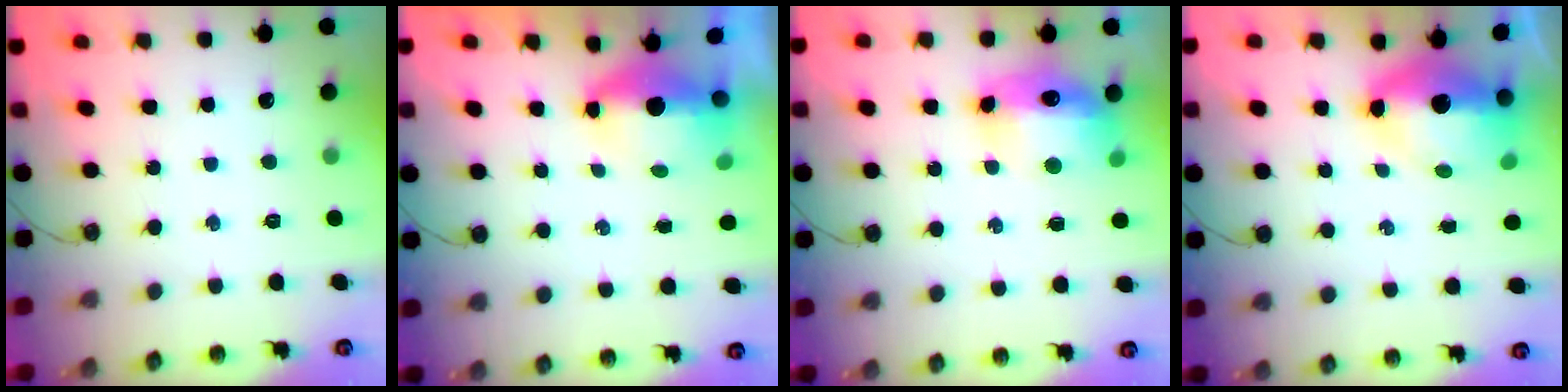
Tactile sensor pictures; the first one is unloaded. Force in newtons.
{"total": 6.0, "press": 5.9, "slide": 1.3}
{"total": 13.4, "press": 13.4, "slide": 1.2}
{"total": 12.8, "press": 12.8, "slide": 1.2}